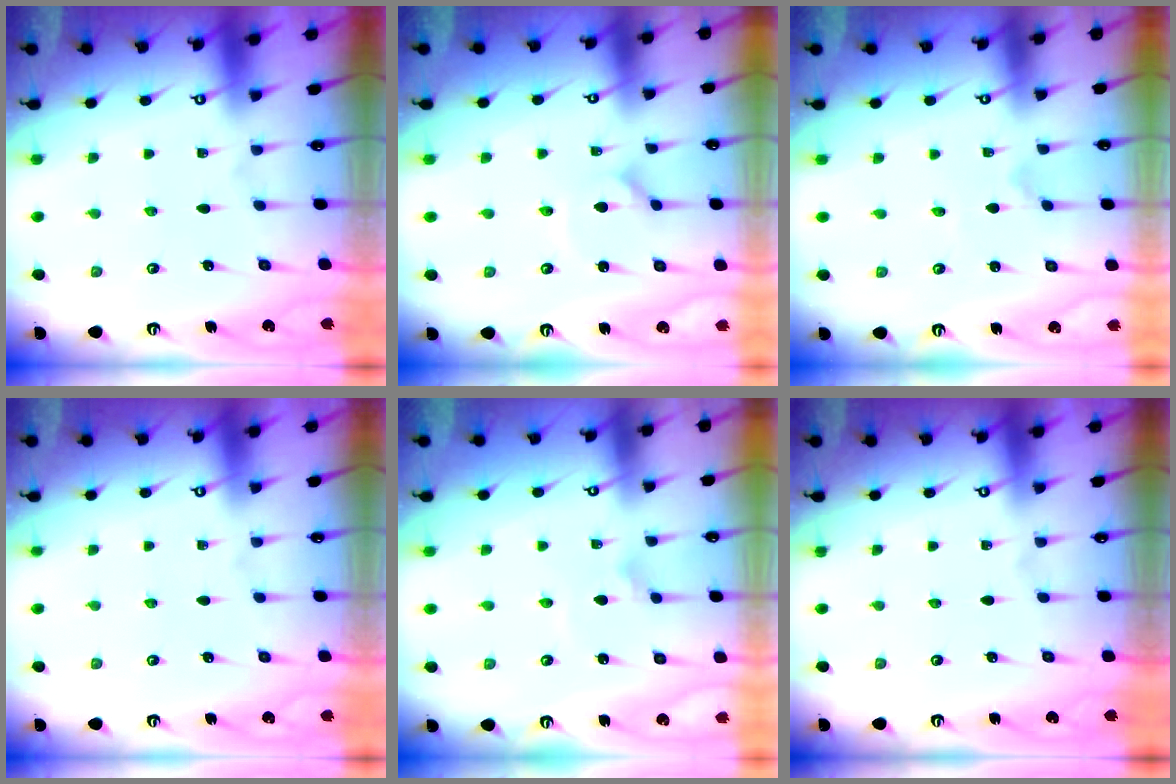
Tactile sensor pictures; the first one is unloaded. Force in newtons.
{"total": 1.5, "press": 1.5, "slide": 0.0}
{"total": 0.0}
{"total": 0.0}
{"total": 1.5, "press": 1.5, "slide": 0.0}
{"total": 0.0}